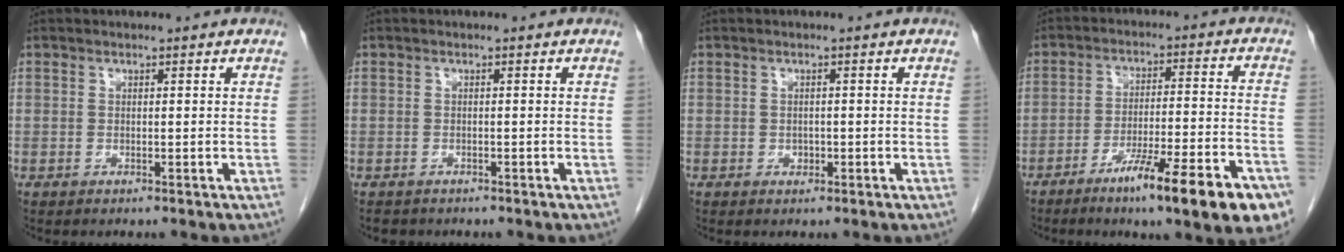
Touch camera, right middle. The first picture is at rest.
{"total": 2.1, "force": [-1.8, 1.0, 0.5], "torque": [-0.018, -0.004, -0.023]}
{"total": 0.9, "force": [-0.3, 0.7, 0.4], "torque": [-0.008, 0.002, -0.002]}
{"total": 16.4, "force": [-10.1, 1.1, 12.9], "torque": [-0.147, -0.007, -0.151]}